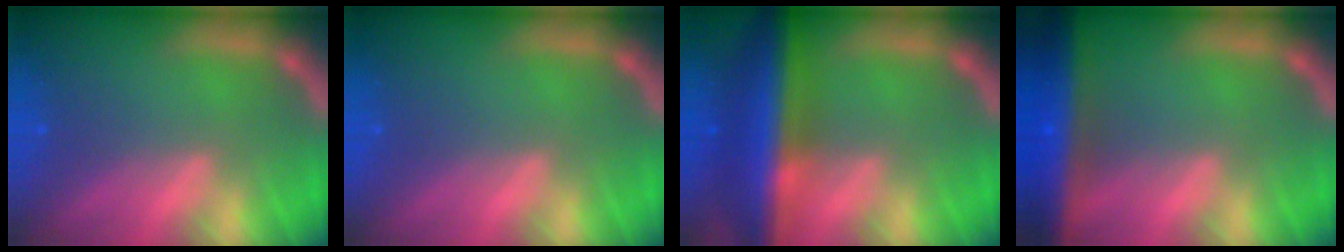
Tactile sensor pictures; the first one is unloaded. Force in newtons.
{"total": 0.0}
{"total": 10.0}
{"total": 10.0}